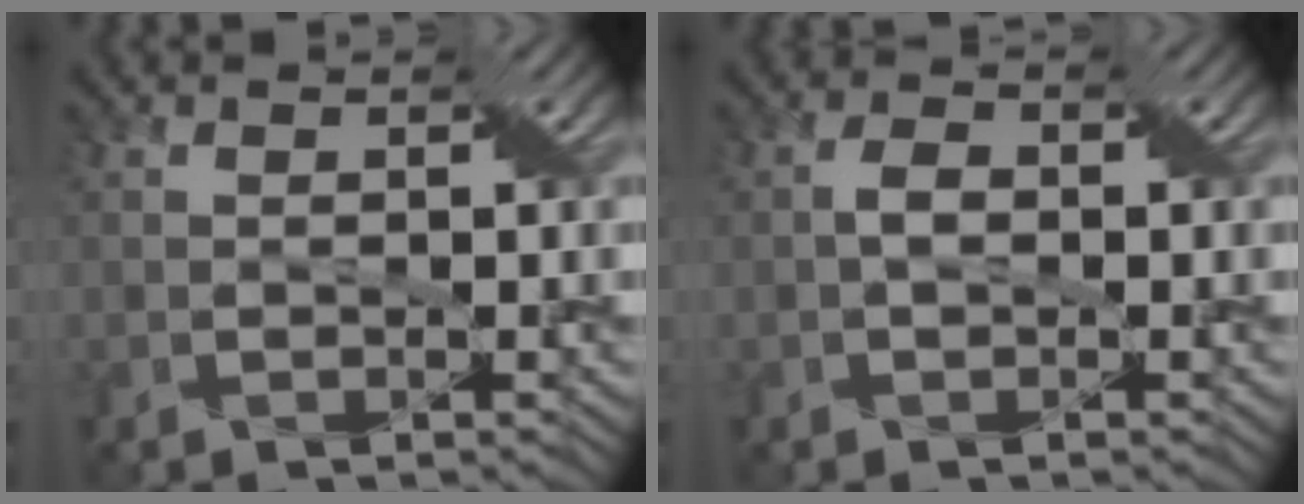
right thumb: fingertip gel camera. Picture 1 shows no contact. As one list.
[{"total": 2.0, "force": [-0.2, 1.2, 1.5], "torque": [-0.029, 0.003, -0.006]}]